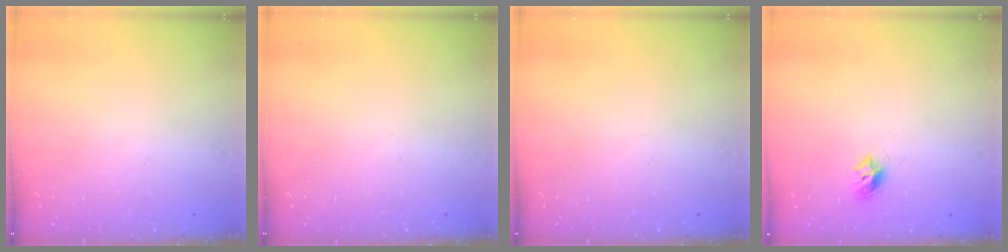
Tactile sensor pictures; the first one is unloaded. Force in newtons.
{"total": 0.0}
{"total": 0.0}
{"total": 7.1, "press": 7.1, "slide": 0.5}